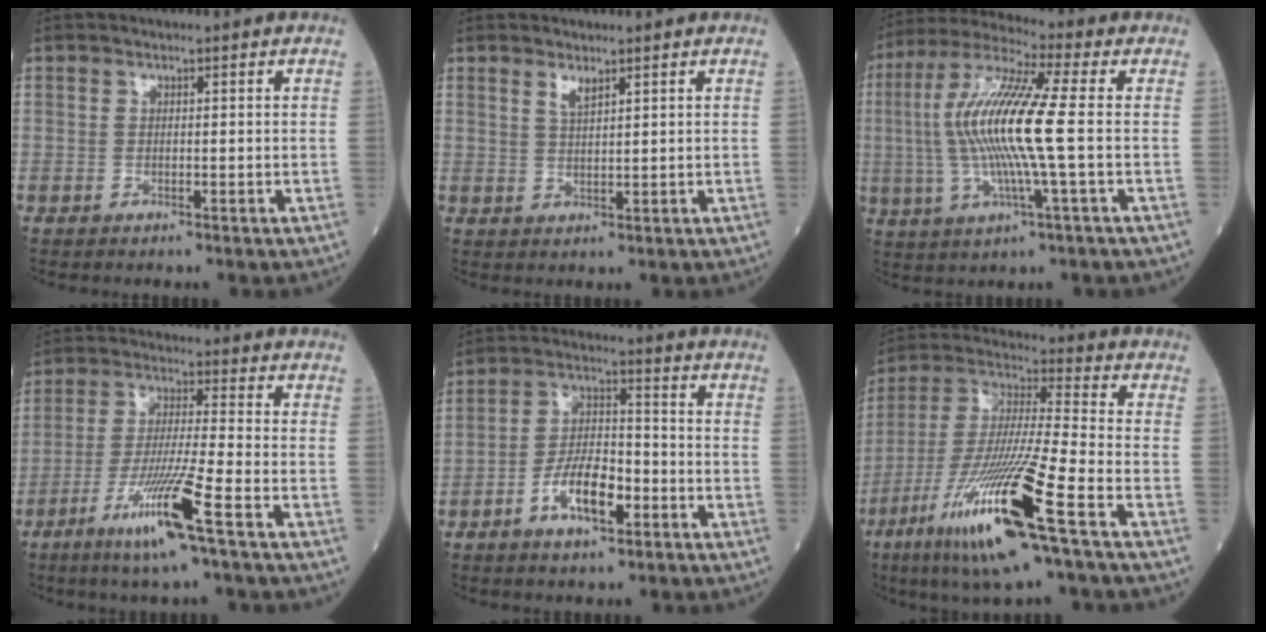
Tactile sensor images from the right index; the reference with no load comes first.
{"total": 1.9, "force": [1.4, 0.2, 1.2], "torque": [-0.027, -0.002, 0.034]}
{"total": 14.6, "force": [-0.2, 0.5, 14.5], "torque": [-0.303, 0.006, -0.013]}
{"total": 11.1, "force": [-5.8, -0.9, 9.4], "torque": [-0.185, -0.023, -0.111]}
{"total": 8.7, "force": [-4.0, 3.2, 7.0], "torque": [-0.136, 0.008, -0.073]}
{"total": 19.9, "force": [-9.6, 0.6, 17.5], "torque": [-0.372, -0.044, -0.182]}